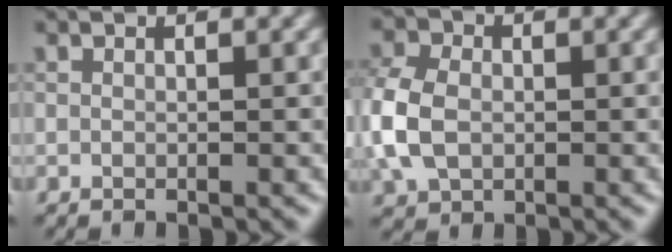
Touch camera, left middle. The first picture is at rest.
{"total": 6.7, "force": [-0.7, 4.9, 4.5], "torque": [-0.125, 0.003, -0.021]}